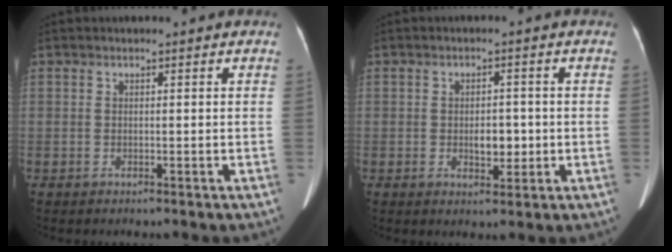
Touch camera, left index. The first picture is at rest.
{"total": 3.5, "force": [-0.5, 1.9, 2.9], "torque": [-0.042, 0.001, -0.003]}